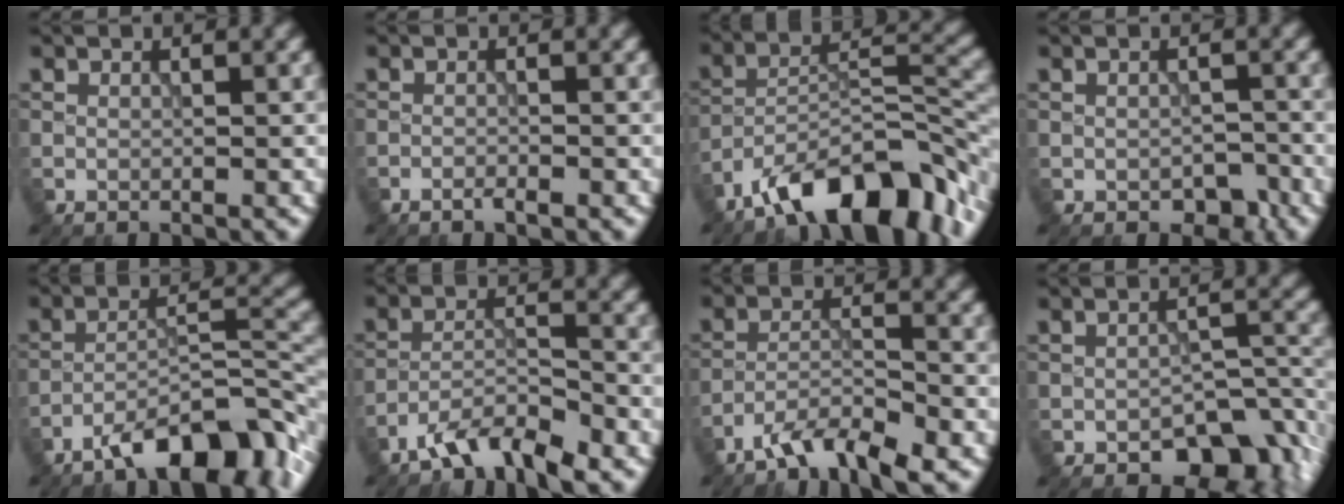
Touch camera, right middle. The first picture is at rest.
{"total": 1.0, "force": [-0.8, 0.1, 0.7], "torque": [-0.012, 0.000, -0.015]}
{"total": 11.9, "force": [-8.6, 3.9, 7.2], "torque": [-0.109, 0.012, -0.157]}
{"total": 2.0, "force": [-1.2, 1.2, 1.1], "torque": [-0.018, -0.004, -0.015]}
{"total": 9.9, "force": [-7.1, 2.7, 6.4], "torque": [-0.094, 0.010, -0.121]}
{"total": 5.1, "force": [-4.1, 1.2, 2.8], "torque": [-0.049, 0.001, -0.080]}
{"total": 4.9, "force": [-3.9, 0.9, 2.8], "torque": [-0.049, -0.001, -0.078]}
{"total": 7.0, "force": [-4.2, 3.7, 4.3], "torque": [-0.045, -0.012, -0.056]}